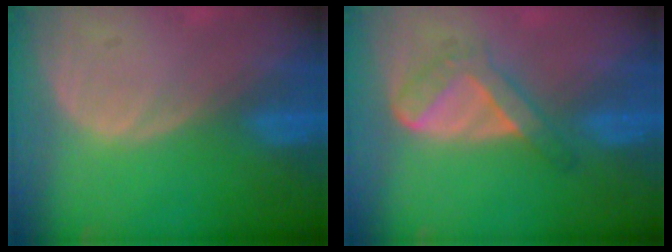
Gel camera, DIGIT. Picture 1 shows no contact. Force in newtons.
{"total": 4.8, "press": 4.3, "slide": 2.1}